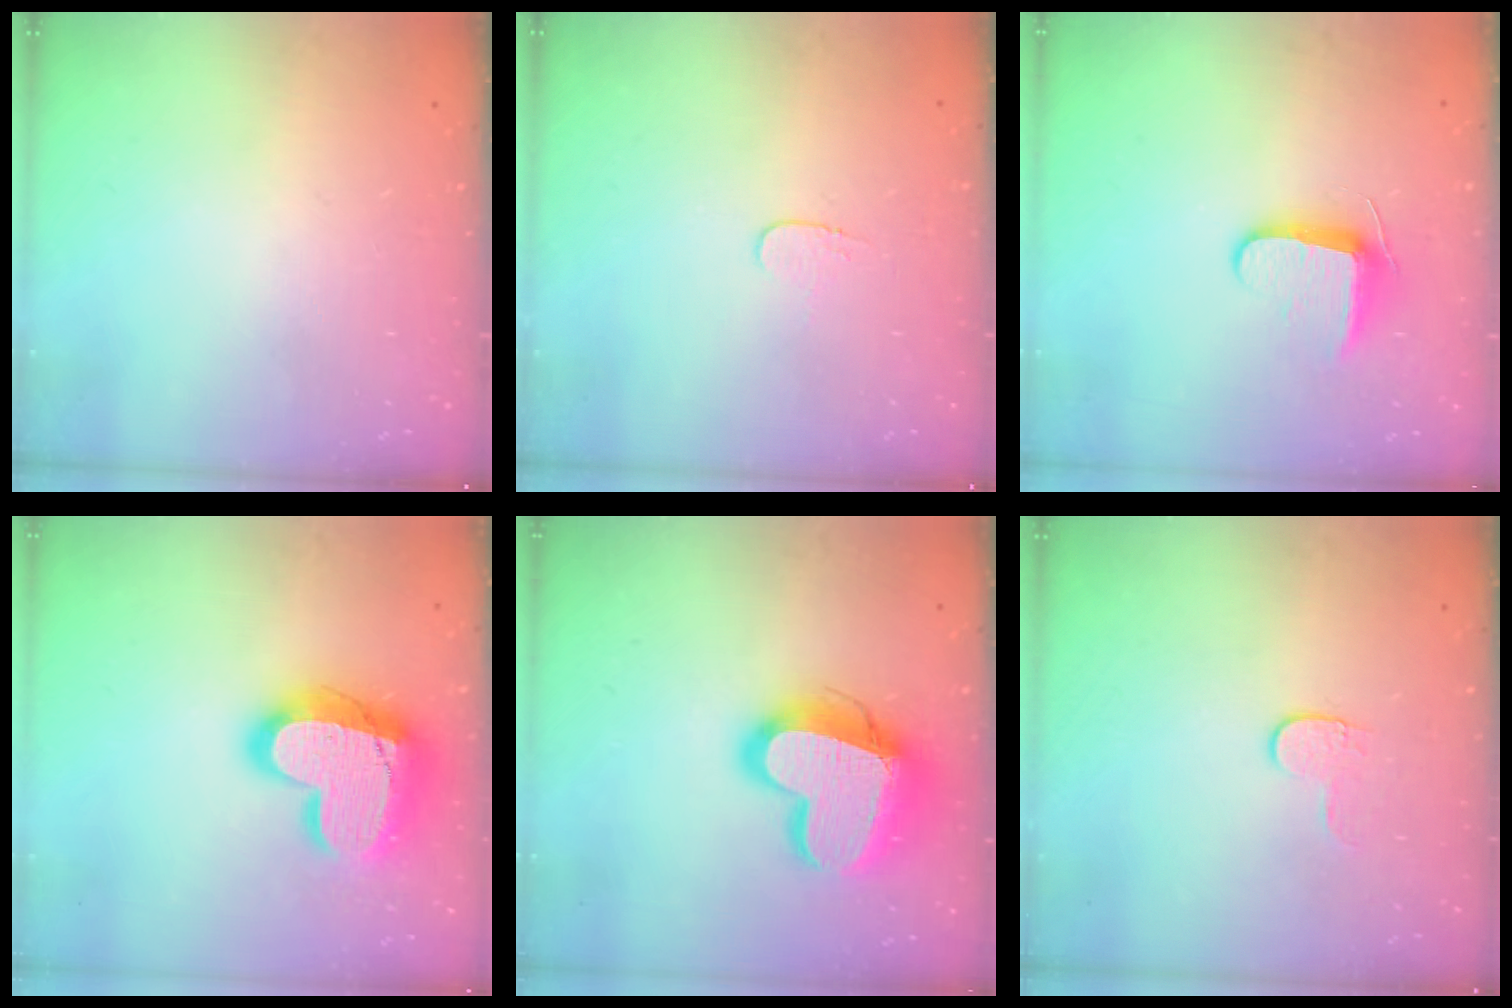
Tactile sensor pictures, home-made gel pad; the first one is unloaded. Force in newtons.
{"total": 3.4, "press": 3.4, "slide": 0.4}
{"total": 9.1, "press": 9.0, "slide": 1.0}
{"total": 21.4, "press": 21.3, "slide": 1.7}
{"total": 19.4, "press": 19.3, "slide": 1.7}
{"total": 4.3, "press": 4.3, "slide": 0.5}